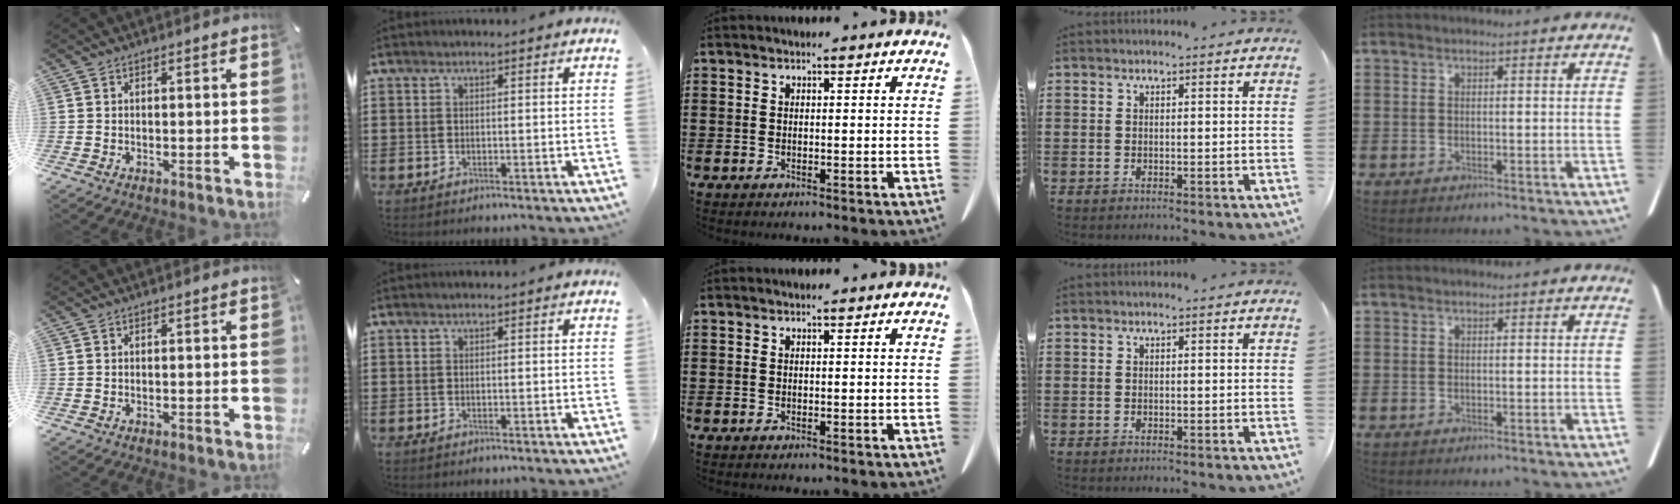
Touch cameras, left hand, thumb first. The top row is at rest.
{}